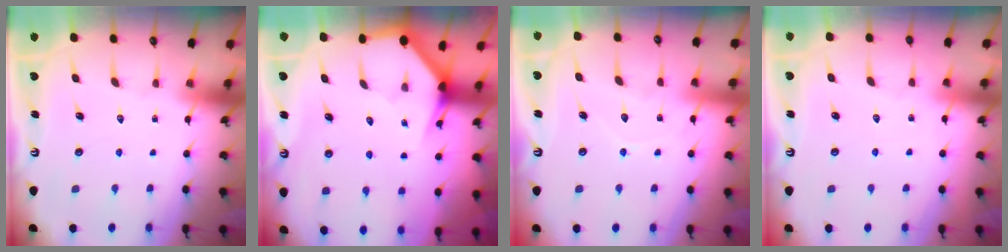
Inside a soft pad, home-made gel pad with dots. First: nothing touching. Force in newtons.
{"total": 3.0, "press": 3.0, "slide": 0.1}
{"total": 6.8, "press": 6.8, "slide": 0.7}
{"total": 3.4, "press": 3.4, "slide": 0.5}